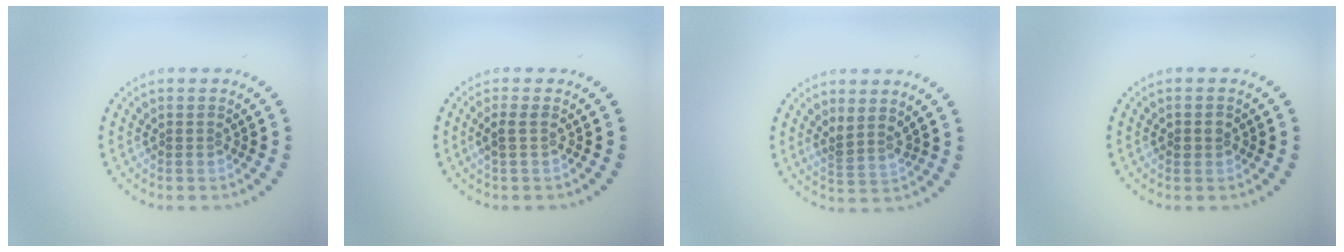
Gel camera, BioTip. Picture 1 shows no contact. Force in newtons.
{"total": 1.1, "press": 1.0, "slide": 0.5}
{"total": 2.0, "press": 1.5, "slide": 1.3}
{"total": 1.1, "press": 1.0, "slide": 0.3}